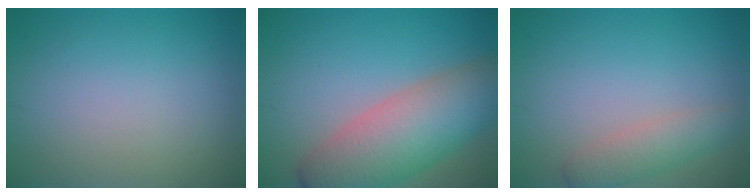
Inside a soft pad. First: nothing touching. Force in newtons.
{"total": 8.9, "press": 8.8, "slide": 0.5}
{"total": 2.6, "press": 2.6, "slide": 0.1}